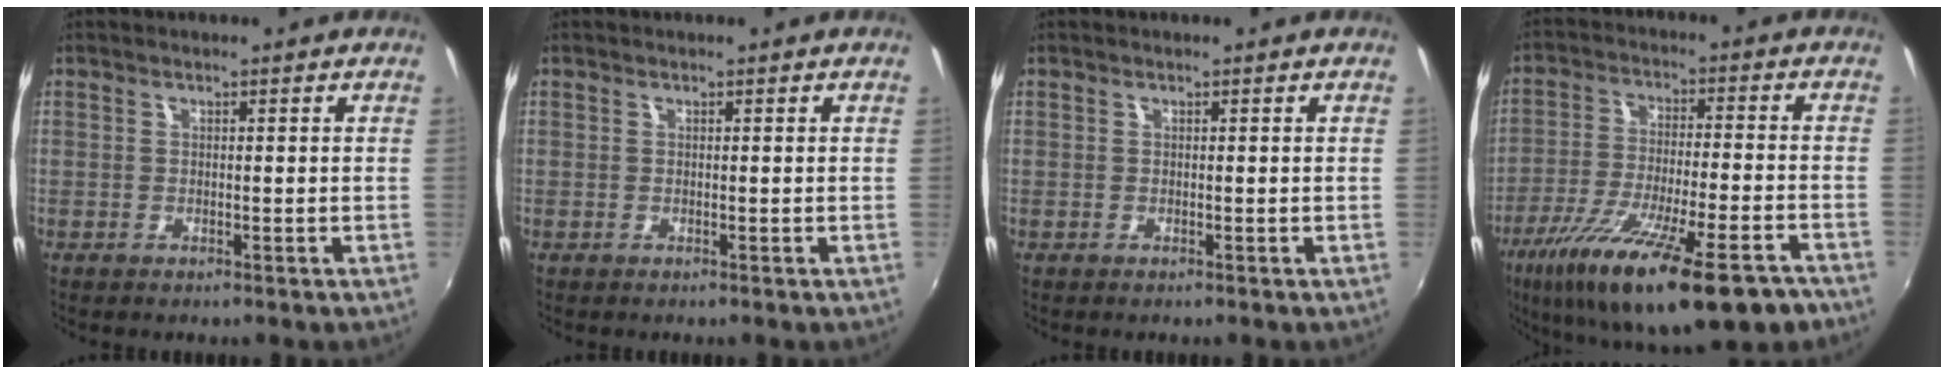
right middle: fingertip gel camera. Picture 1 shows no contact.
{"total": 0.0}
{"total": 0.0}
{"total": 23.8, "force": [-15.5, 5.6, 17.1], "torque": [-0.302, -0.066, -0.243]}